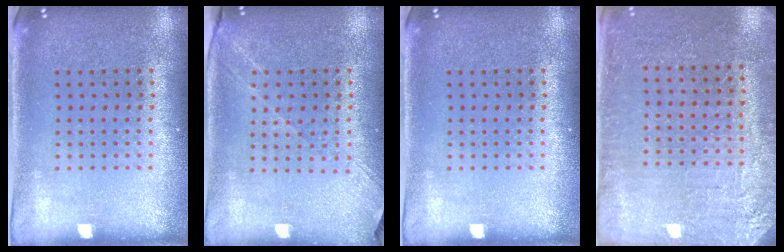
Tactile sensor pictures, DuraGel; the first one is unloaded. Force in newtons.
{"total": 1.3, "press": 1.2, "slide": 0.5}
{"total": 0.0}
{"total": 2.8, "press": 2.8, "slide": 0.4}